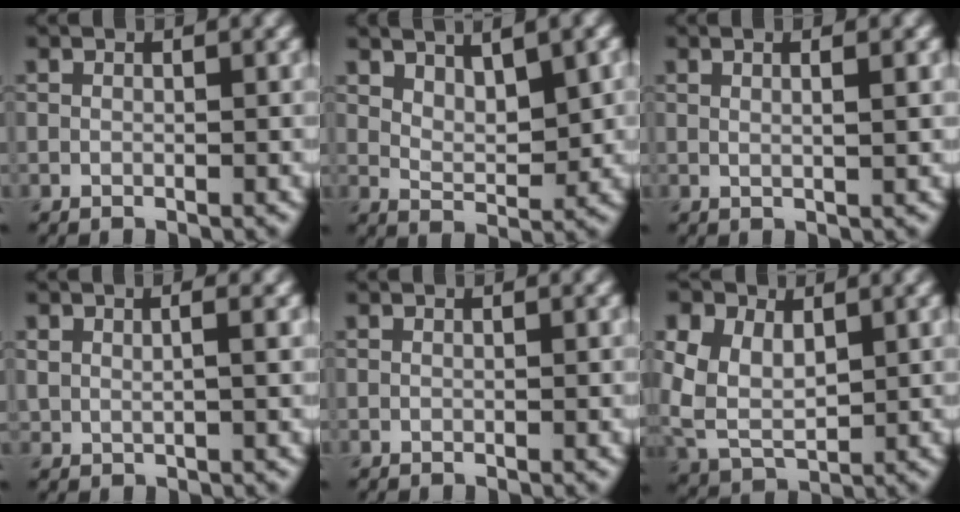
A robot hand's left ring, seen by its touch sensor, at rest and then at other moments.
{"total": 4.3, "force": [2.4, 1.6, 3.2], "torque": [-0.055, -0.005, 0.044]}
{"total": 2.7, "force": [1.0, 1.0, 2.3], "torque": [-0.015, 0.006, -0.006]}
{"total": 1.4, "force": [0.6, 0.5, 1.1], "torque": [-0.023, 0.000, 0.014]}
{"total": 0.0}
{"total": 7.6, "force": [1.8, 5.4, 5.0], "torque": [-0.123, 0.001, 0.038]}